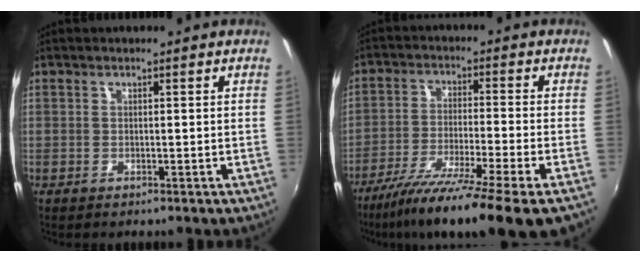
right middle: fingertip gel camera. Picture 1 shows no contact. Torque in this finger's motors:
{"motor_torque": [1.14, -1.00, 0.55, 0.11]}